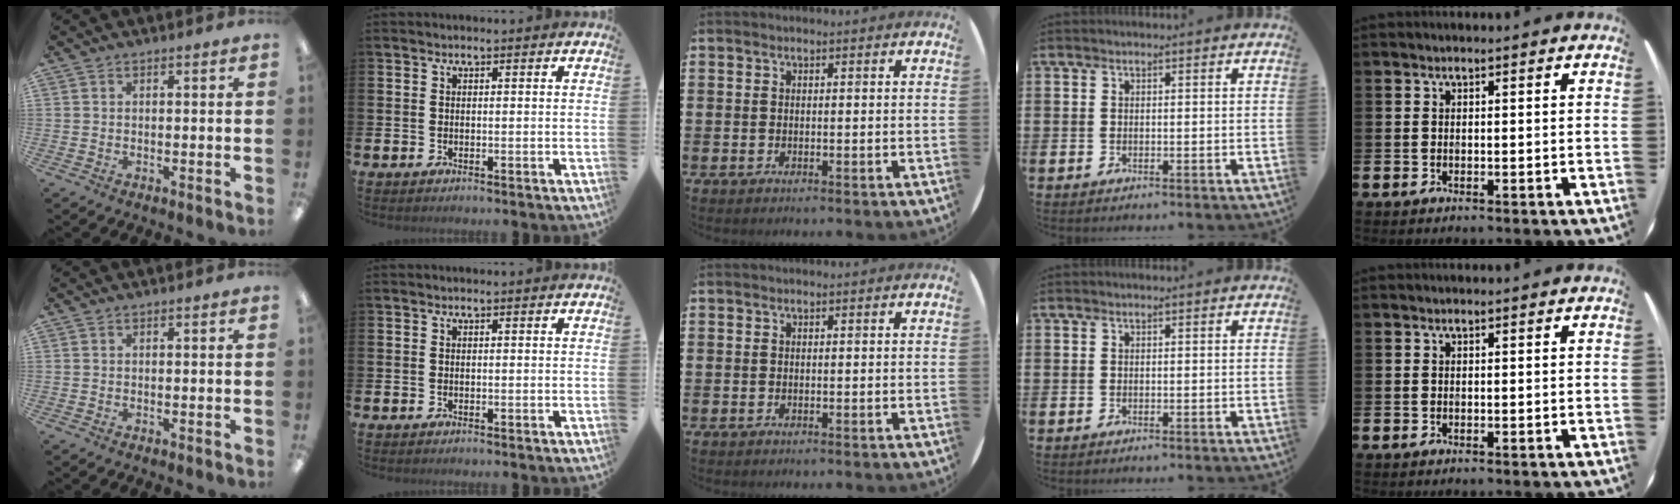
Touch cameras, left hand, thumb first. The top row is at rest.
{}